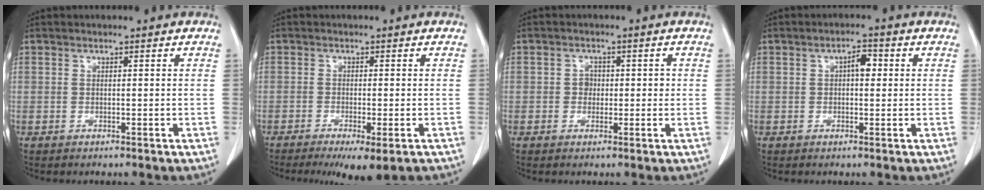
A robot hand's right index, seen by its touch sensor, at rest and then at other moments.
{"total": 7.1, "force": [-4.8, 1.4, 5.0], "torque": [-0.059, -0.017, -0.065]}
{"total": 2.3, "force": [0.0, 1.9, 1.3], "torque": [-0.014, 0.005, -0.002]}
{"total": 2.8, "force": [0.5, 1.3, 2.5], "torque": [-0.037, 0.010, 0.005]}